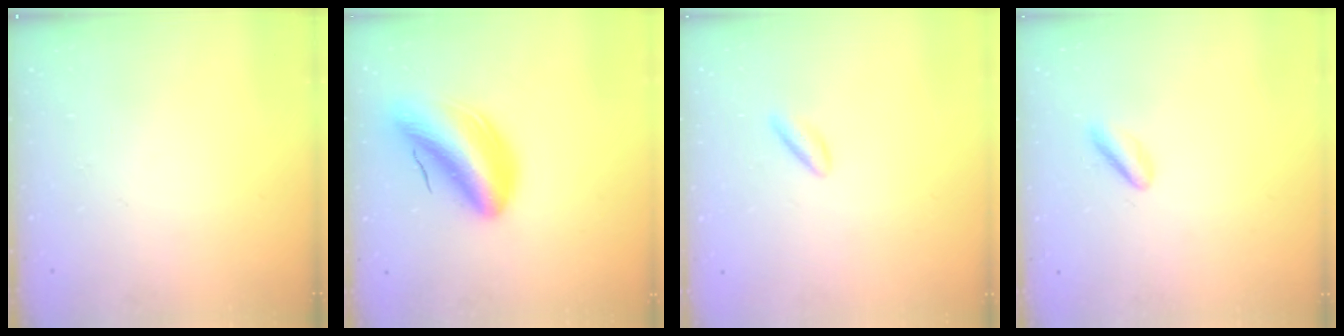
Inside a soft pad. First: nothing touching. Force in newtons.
{"total": 12.0, "press": 11.4, "slide": 3.8}
{"total": 2.2, "press": 1.9, "slide": 1.1}
{"total": 2.2, "press": 1.8, "slide": 1.2}